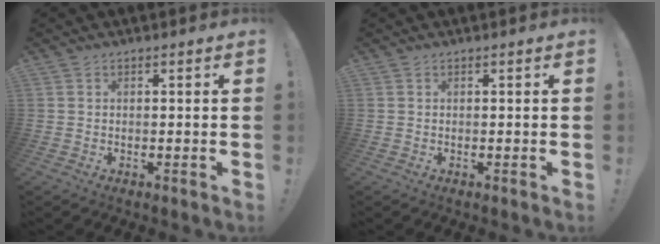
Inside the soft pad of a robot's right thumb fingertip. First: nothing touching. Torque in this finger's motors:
{"motor_torque": [0.00, 0.00, 0.00, 0.00, 0.00]}